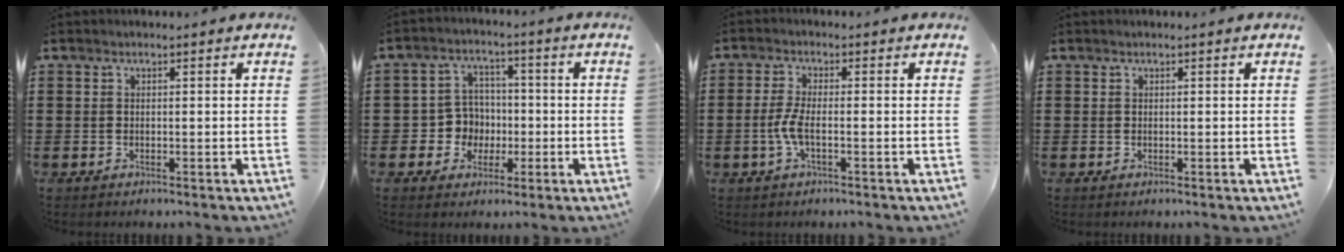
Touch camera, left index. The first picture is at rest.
{"total": 5.7, "force": [-0.9, 5.5, 1.3], "torque": [-0.045, 0.018, -0.016]}
{"total": 3.6, "force": [-1.0, 0.9, 3.3], "torque": [-0.088, -0.008, -0.028]}
{"total": 0.0}